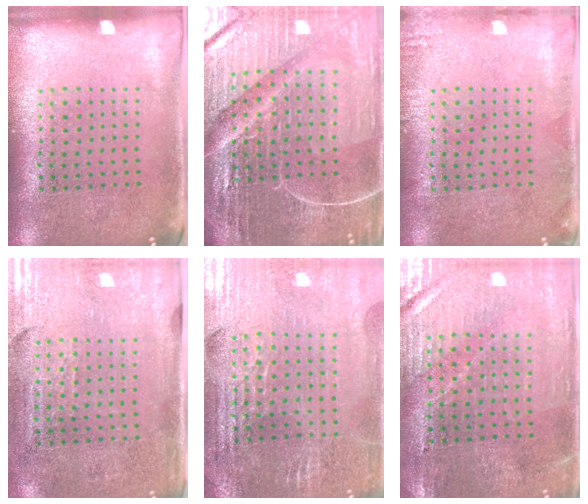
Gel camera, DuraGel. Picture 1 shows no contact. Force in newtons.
{"total": 6.9, "press": 6.1, "slide": 3.3}
{"total": 1.0, "press": 1.0, "slide": 0.2}
{"total": 3.5, "press": 3.1, "slide": 1.5}
{"total": 2.9, "press": 2.9, "slide": 0.6}
{"total": 1.1, "press": 1.1, "slide": 0.2}